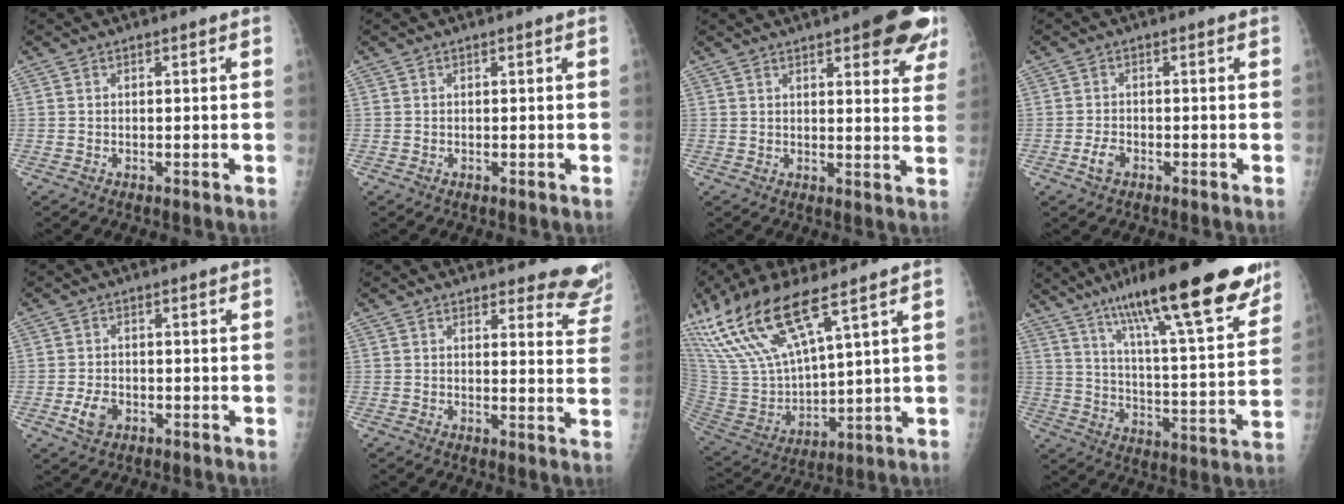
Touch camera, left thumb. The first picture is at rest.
{"total": 0.0}
{"total": 13.7, "force": [7.9, 4.2, 10.3], "torque": [-0.093, -0.031, 0.090]}
{"total": 2.5, "force": [-1.3, 1.5, 1.5], "torque": [-0.031, 0.004, -0.023]}
{"total": 3.7, "force": [-1.4, 2.6, 2.3], "torque": [-0.041, 0.001, -0.024]}
{"total": 8.9, "force": [8.5, 2.3, 1.0], "torque": [0.032, -0.072, 0.069]}
{"total": 20.8, "force": [12.9, 6.2, 15.1], "torque": [-0.328, -0.033, 0.262]}
{"total": 25.5, "force": [16.9, 4.9, 18.5], "torque": [-0.263, -0.052, 0.266]}